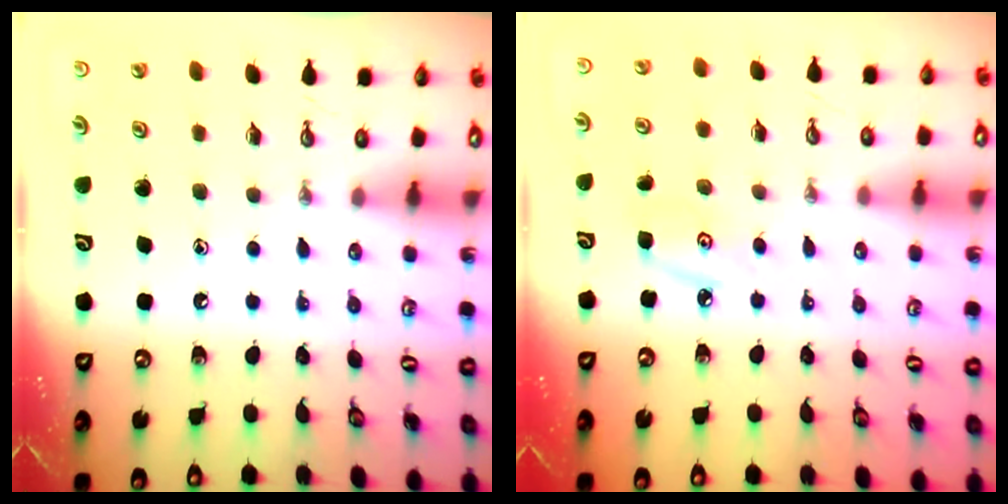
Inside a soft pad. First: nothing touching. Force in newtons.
{"total": 5.2, "press": 5.1, "slide": 0.6}